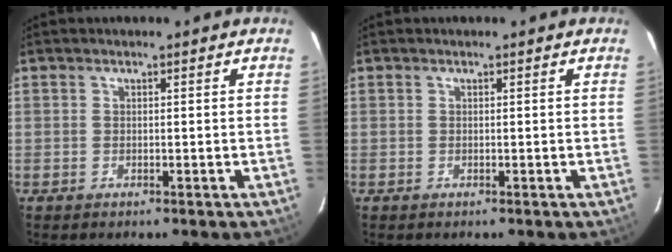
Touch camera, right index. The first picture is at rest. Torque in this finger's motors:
{"motor_torque": [0.00, 0.00, 0.03, 0.00]}